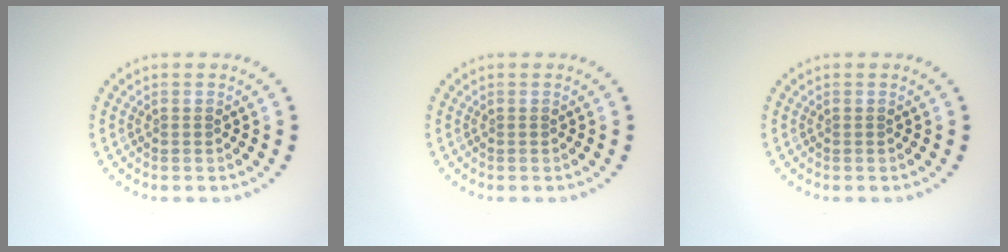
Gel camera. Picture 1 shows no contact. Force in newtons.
{"total": 0.0}
{"total": 0.0}